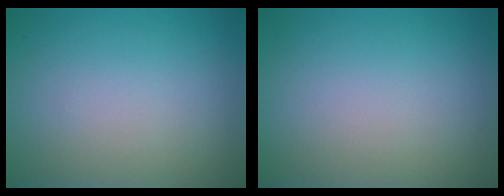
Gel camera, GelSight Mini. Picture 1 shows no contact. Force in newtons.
{"total": 0.0}